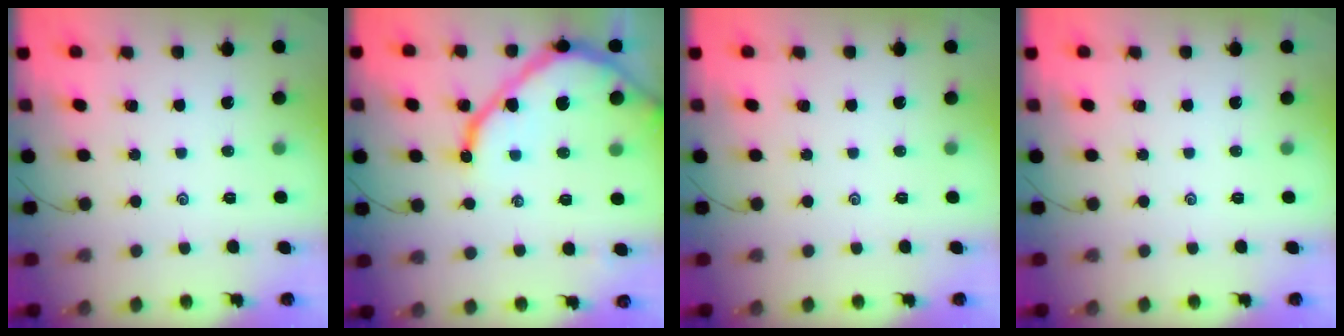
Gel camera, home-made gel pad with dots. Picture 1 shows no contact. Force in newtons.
{"total": 13.0, "press": 12.9, "slide": 1.6}
{"total": 0.0}
{"total": 0.0}